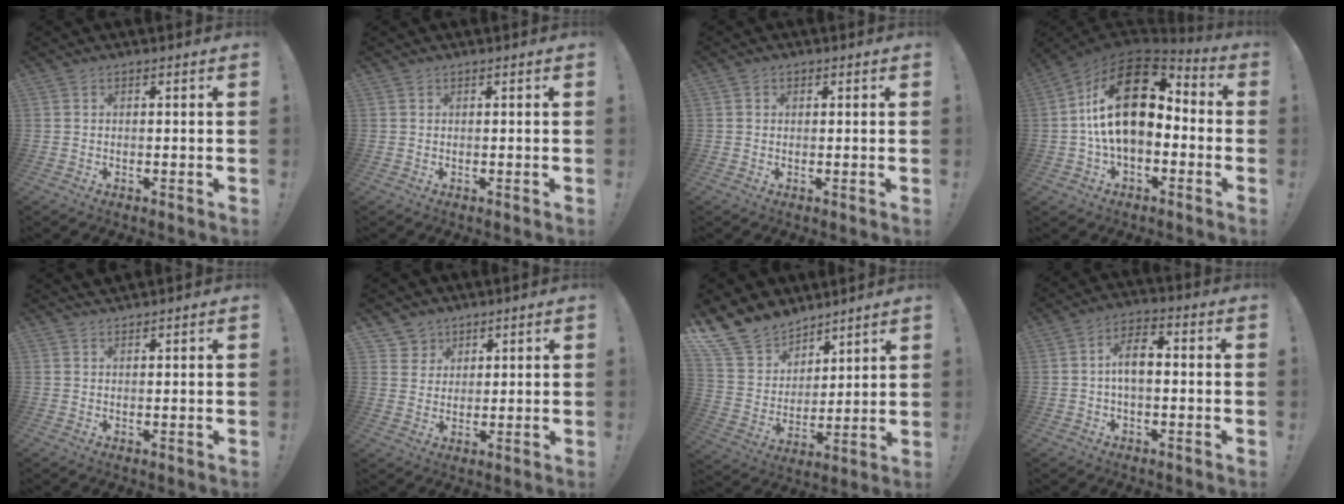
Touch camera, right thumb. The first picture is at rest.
{"total": 0.0}
{"total": 1.1, "force": [0.0, 1.0, 0.4], "torque": [-0.004, 0.002, 0.000]}
{"total": 22.5, "force": [3.8, 12.2, 18.6], "torque": [-0.320, 0.001, 0.068]}
{"total": 1.6, "force": [1.6, 0.0, -0.1], "torque": [0.009, -0.009, 0.028]}
{"total": 5.0, "force": [3.2, 3.8, 0.0], "torque": [0.002, -0.026, 0.063]}
{"total": 14.2, "force": [10.8, 8.7, 3.0], "torque": [-0.062, -0.086, 0.211]}
{"total": 7.8, "force": [0.1, 3.9, 6.8], "torque": [-0.113, 0.005, 0.002]}